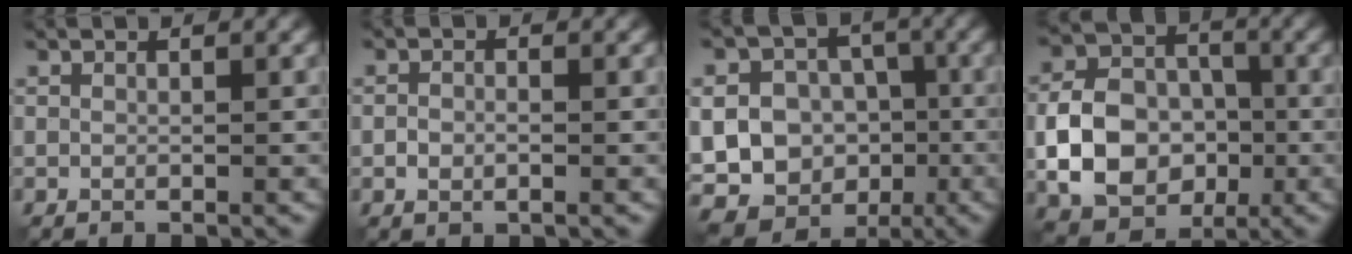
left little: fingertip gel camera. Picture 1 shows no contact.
{"total": 1.3, "force": [-0.4, 0.7, 0.9], "torque": [-0.019, 0.001, -0.010]}
{"total": 19.5, "force": [-4.2, 18.0, 6.1], "torque": [-0.146, -0.013, -0.086]}
{"total": 7.8, "force": [-1.7, 6.0, 4.6], "torque": [-0.081, 0.002, -0.038]}